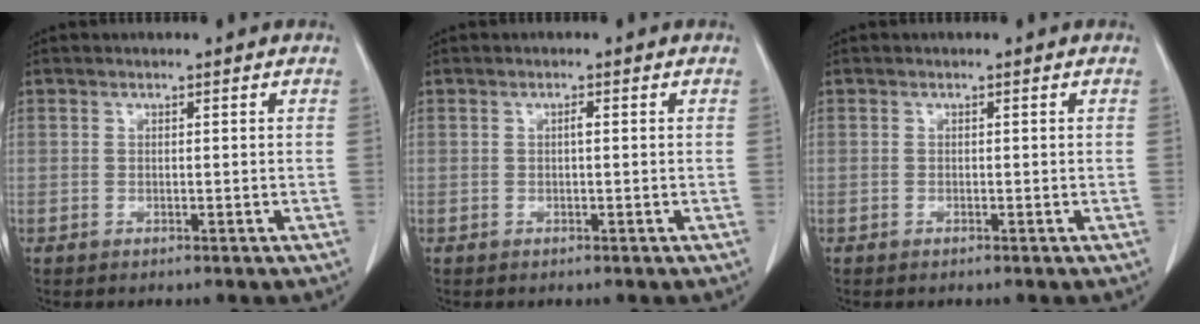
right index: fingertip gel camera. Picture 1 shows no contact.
{"total": 0.6, "force": [0.0, 0.1, 0.6], "torque": [-0.012, 0.001, 0.001]}
{"total": 0.0}